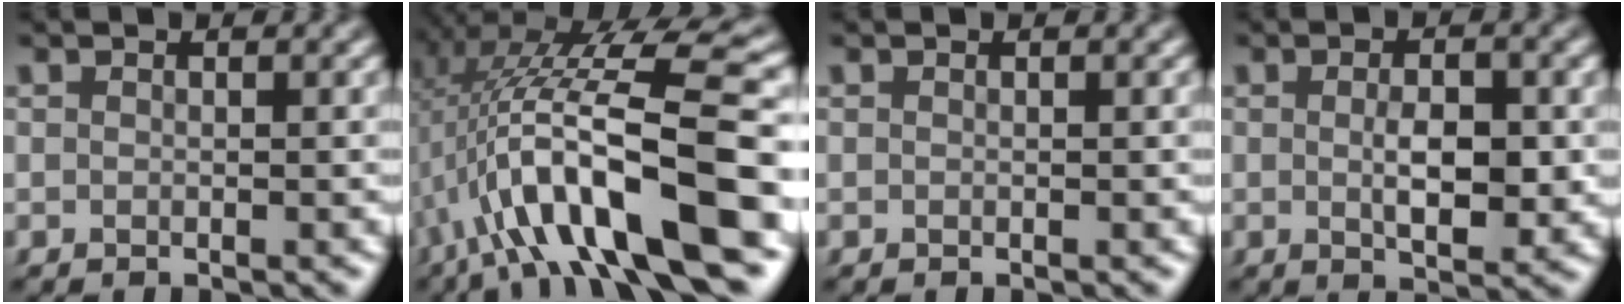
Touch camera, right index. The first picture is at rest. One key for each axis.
{"total": 12.8, "fx": -1.0, "fy": 4.9, "fz": 11.7, "tx": -0.204, "ty": -0.002, "tz": -0.009}
{"total": 0.0}
{"total": 3.9, "fx": -0.1, "fy": 1.6, "fz": 3.6, "tx": -0.057, "ty": -0.006, "tz": 0.000}